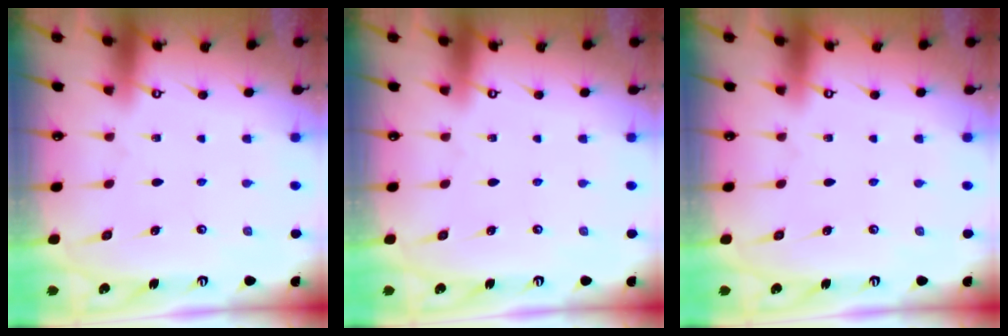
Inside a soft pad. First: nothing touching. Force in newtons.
{"total": 0.0}
{"total": 0.0}